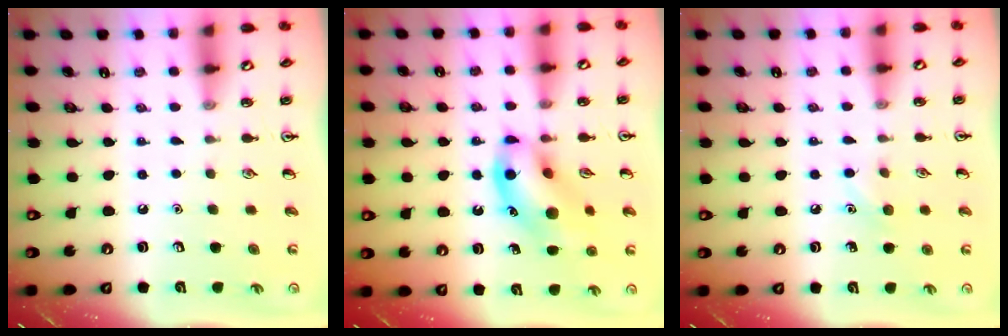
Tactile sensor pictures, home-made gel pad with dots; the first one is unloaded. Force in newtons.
{"total": 13.6, "press": 13.5, "slide": 1.5}
{"total": 4.9, "press": 4.6, "slide": 1.5}